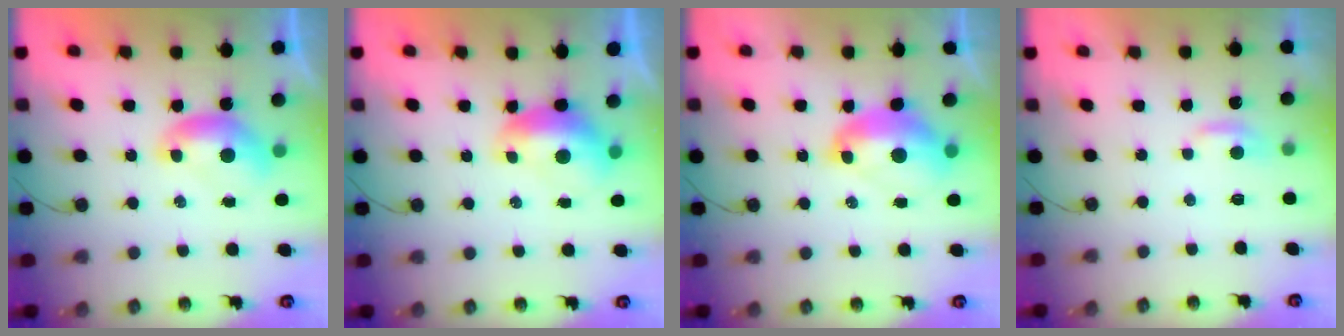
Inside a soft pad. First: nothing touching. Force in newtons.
{"total": 1.5, "press": 1.4, "slide": 0.7}
{"total": 4.8, "press": 4.7, "slide": 0.8}
{"total": 1.5, "press": 1.5, "slide": 0.3}